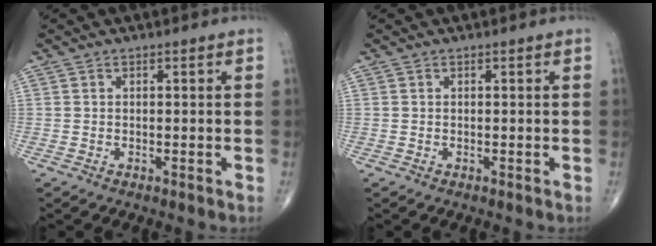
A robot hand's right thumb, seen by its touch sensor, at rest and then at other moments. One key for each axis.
{"total": 0.0}